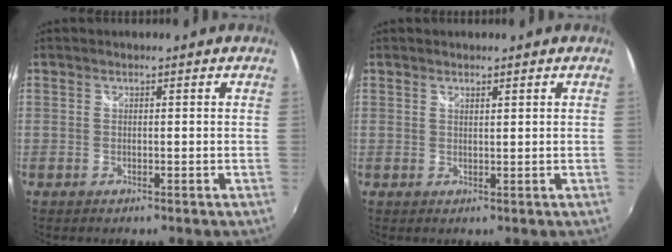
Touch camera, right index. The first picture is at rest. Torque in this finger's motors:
{"motor_torque": [-0.19, 0.31, 0.04, 0.00]}